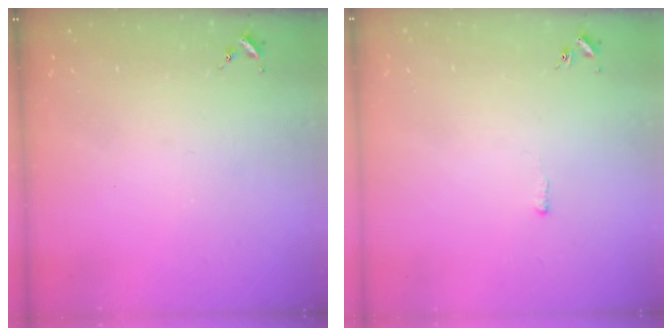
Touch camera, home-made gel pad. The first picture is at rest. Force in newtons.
{"total": 2.7, "press": 2.7, "slide": 0.5}